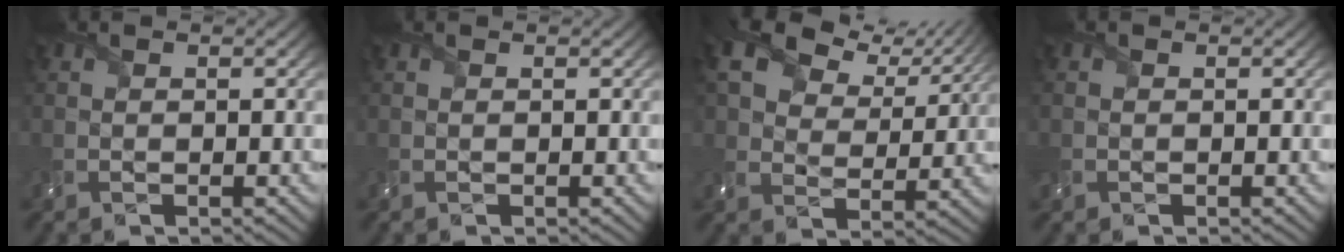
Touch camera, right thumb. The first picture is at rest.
{"total": 0.0}
{"total": 10.6, "force": [6.2, 6.3, 6.0], "torque": [-0.143, 0.016, 0.112]}
{"total": 1.0, "force": [-0.5, 0.9, 0.1], "torque": [-0.003, -0.004, -0.014]}